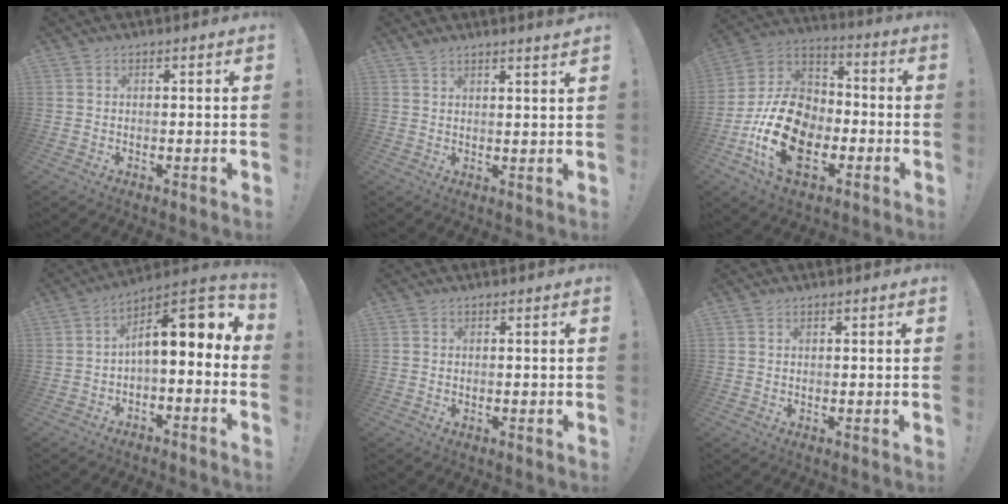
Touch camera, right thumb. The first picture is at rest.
{"total": 3.2, "force": [2.8, -0.2, 1.5], "torque": [-0.021, -0.023, 0.048]}
{"total": 21.6, "force": [-7.4, 14.3, 14.3], "torque": [-0.274, 0.040, -0.116]}
{"total": 11.3, "force": [2.5, 4.0, 10.3], "torque": [-0.152, -0.018, 0.041]}
{"total": 0.5, "force": [-0.2, 0.4, -0.4], "torque": [0.000, 0.004, -0.001]}
{"total": 0.6, "force": [0.4, 0.3, 0.4], "torque": [-0.002, -0.002, 0.007]}